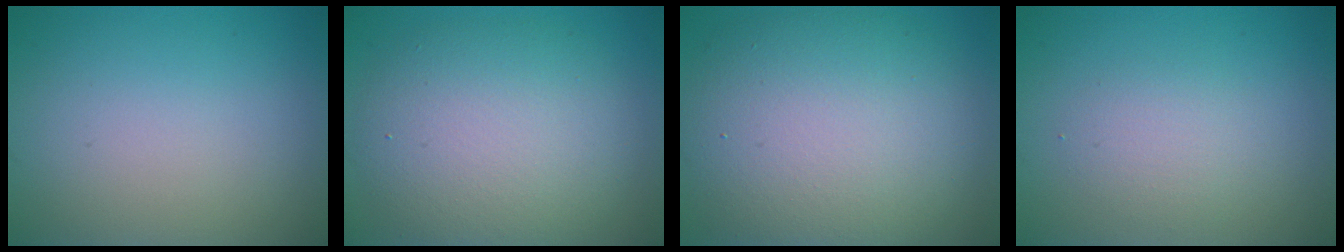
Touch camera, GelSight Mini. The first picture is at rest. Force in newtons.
{"total": 7.9, "press": 7.9, "slide": 0.4}
{"total": 11.4, "press": 11.4, "slide": 0.7}
{"total": 2.0, "press": 2.0, "slide": 0.2}